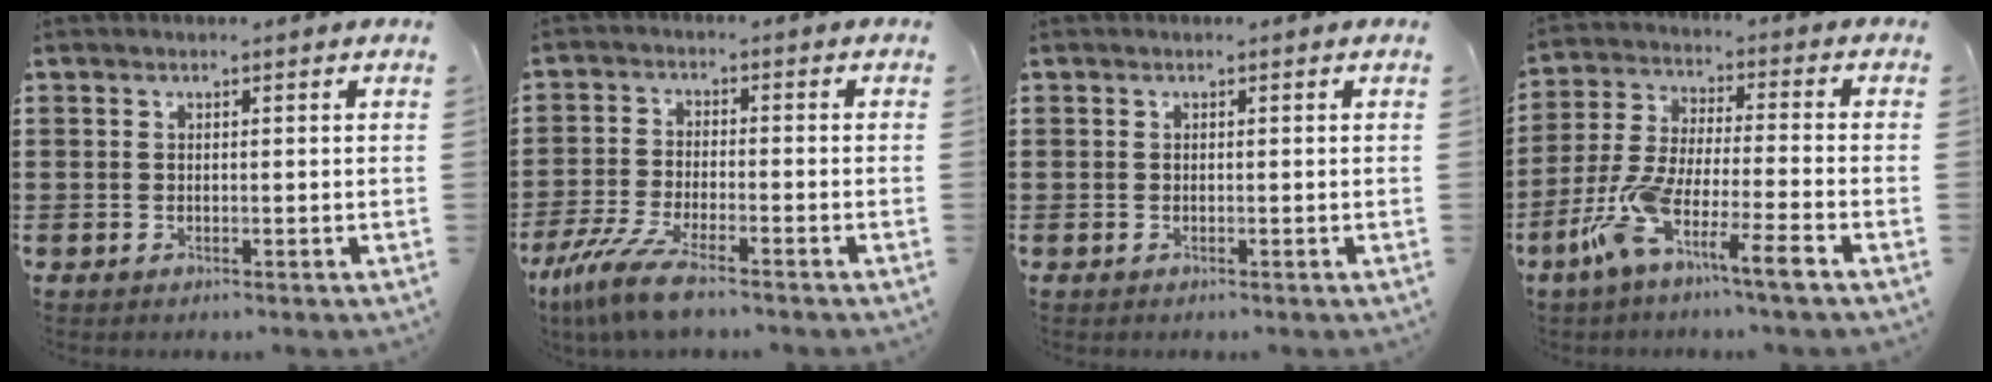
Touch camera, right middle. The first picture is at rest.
{"total": 7.5, "force": [-5.8, 1.0, 4.6], "torque": [-0.113, -0.016, -0.115]}
{"total": 0.0}
{"total": 9.2, "force": [-6.6, 0.6, 6.5], "torque": [-0.155, -0.011, -0.133]}